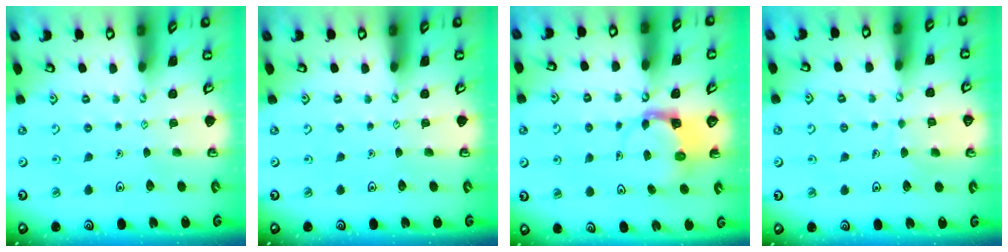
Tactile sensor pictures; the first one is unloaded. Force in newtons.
{"total": 0.0}
{"total": 3.7, "press": 3.7, "slide": 0.4}
{"total": 6.8, "press": 6.8, "slide": 0.4}